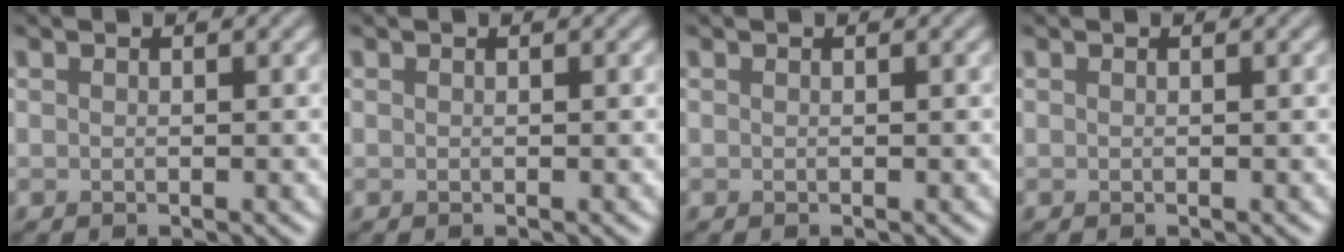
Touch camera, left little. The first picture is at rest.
{"total": 0.0}
{"total": 0.0}
{"total": 0.0}